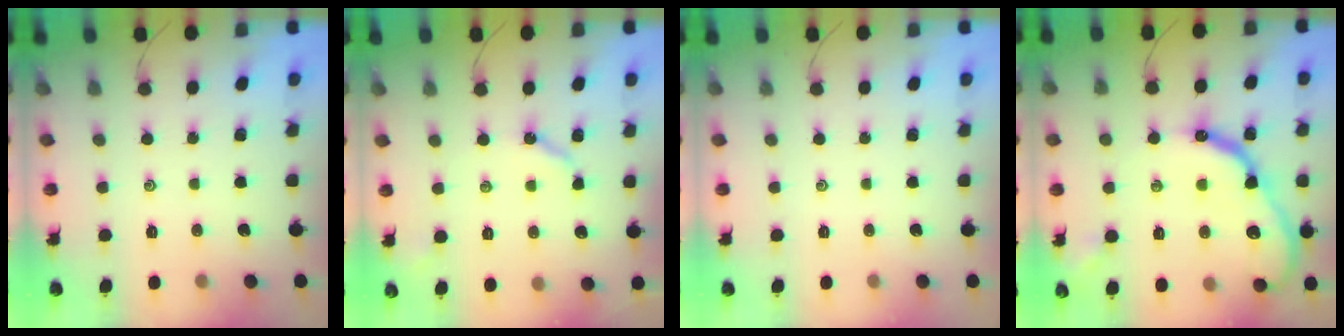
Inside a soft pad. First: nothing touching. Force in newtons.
{"total": 4.4, "press": 4.4, "slide": 0.6}
{"total": 0.0}
{"total": 18.2, "press": 18.1, "slide": 1.5}